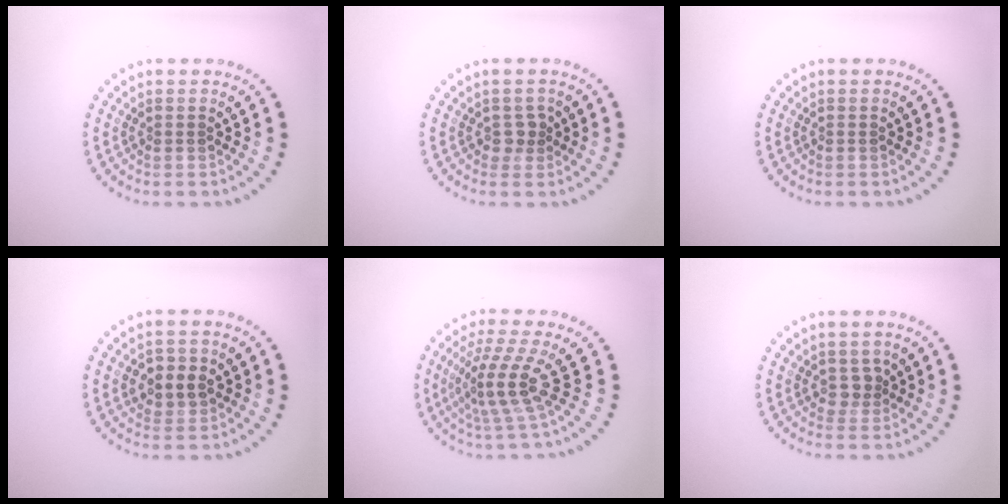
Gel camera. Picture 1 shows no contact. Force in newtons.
{"total": 1.4, "press": 1.1, "slide": 0.8}
{"total": 0.0}
{"total": 2.8, "press": 2.8, "slide": 0.4}
{"total": 4.1, "press": 2.8, "slide": 3.0}
{"total": 1.5, "press": 1.2, "slide": 0.9}